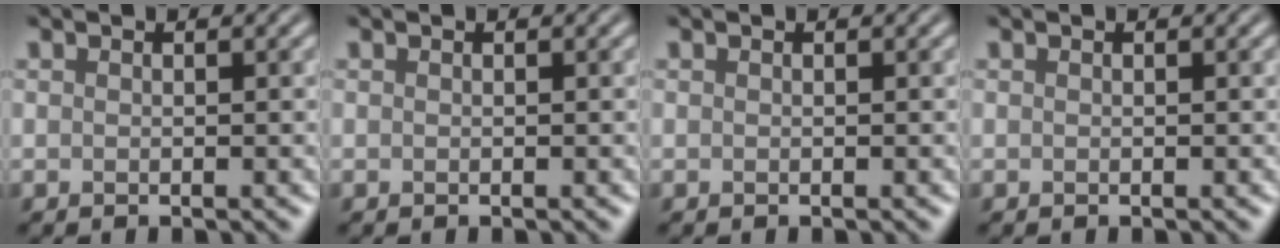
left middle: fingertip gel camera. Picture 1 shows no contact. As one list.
[{"total": 0.0}, {"total": 0.0}, {"total": 0.0}]